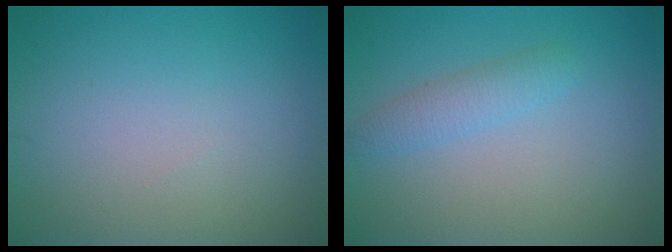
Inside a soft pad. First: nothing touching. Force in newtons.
{"total": 2.0, "press": 2.0, "slide": 0.1}